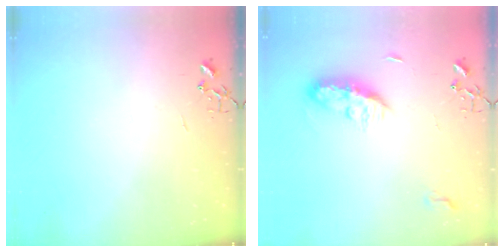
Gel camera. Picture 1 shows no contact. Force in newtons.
{"total": 10.1, "press": 10.1, "slide": 0.6}